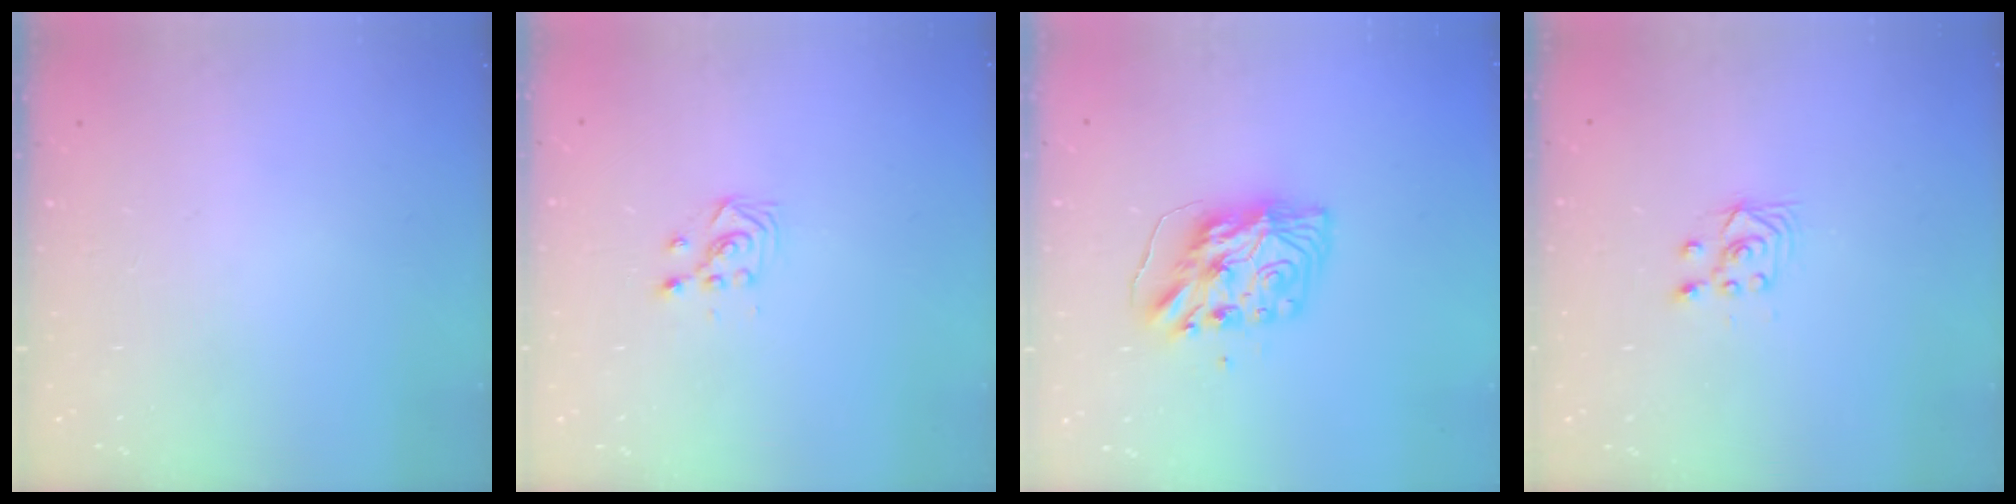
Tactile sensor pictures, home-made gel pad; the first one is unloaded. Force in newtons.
{"total": 2.7, "press": 2.7, "slide": 0.3}
{"total": 9.9, "press": 9.9, "slide": 0.8}
{"total": 3.5, "press": 3.2, "slide": 1.4}